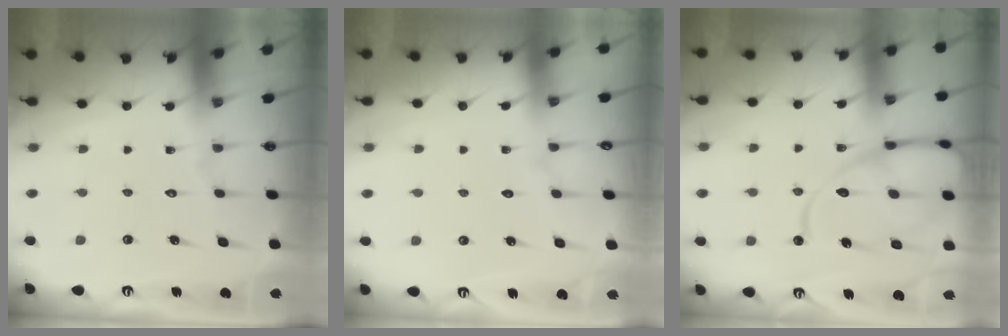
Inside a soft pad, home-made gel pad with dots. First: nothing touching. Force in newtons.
{"total": 4.1, "press": 4.1, "slide": 0.5}
{"total": 14.3, "press": 14.3, "slide": 1.5}